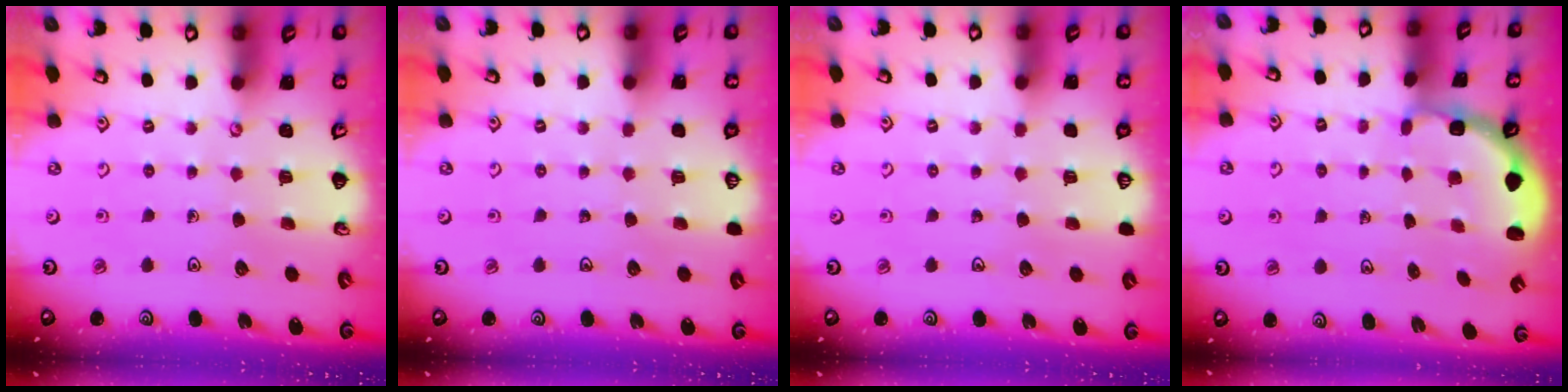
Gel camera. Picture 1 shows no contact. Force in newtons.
{"total": 0.0}
{"total": 0.0}
{"total": 2.5, "press": 1.9, "slide": 1.6}